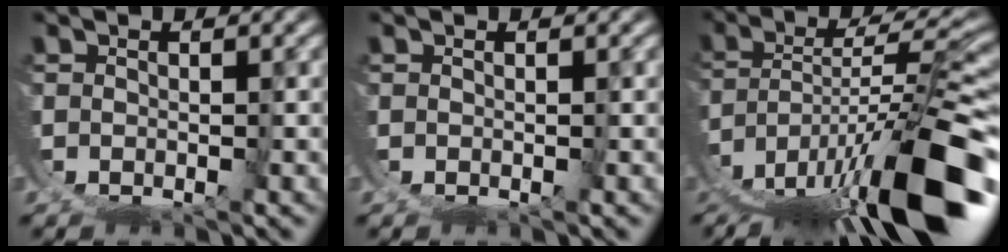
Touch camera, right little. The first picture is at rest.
{"total": 0.0}
{"total": 11.3, "force": [-4.8, 3.5, 9.6], "torque": [-0.144, -0.012, -0.049]}